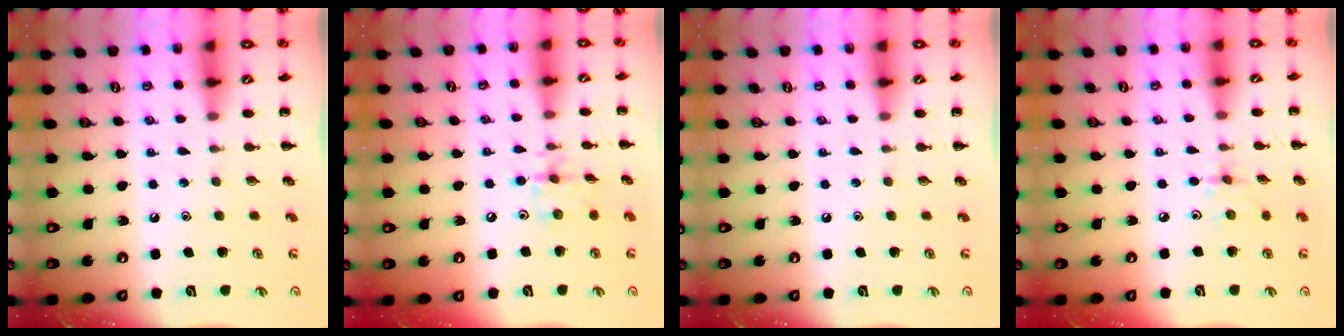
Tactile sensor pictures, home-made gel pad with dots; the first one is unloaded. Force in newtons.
{"total": 6.6, "press": 6.6, "slide": 0.5}
{"total": 0.0}
{"total": 2.4, "press": 2.3, "slide": 0.8}